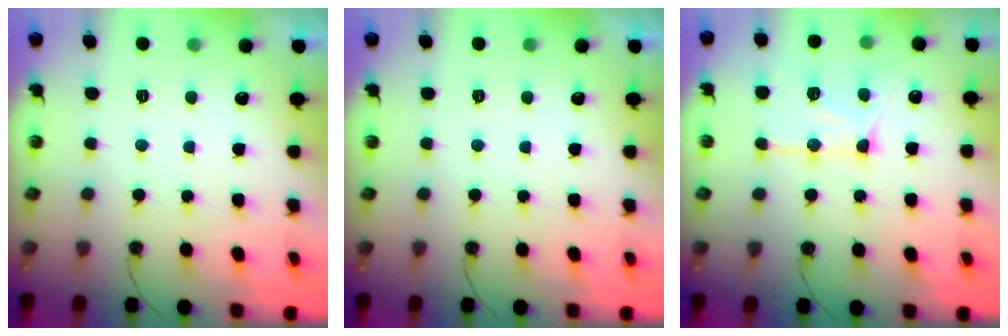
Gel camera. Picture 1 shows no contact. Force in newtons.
{"total": 0.0}
{"total": 14.2, "press": 14.1, "slide": 1.0}